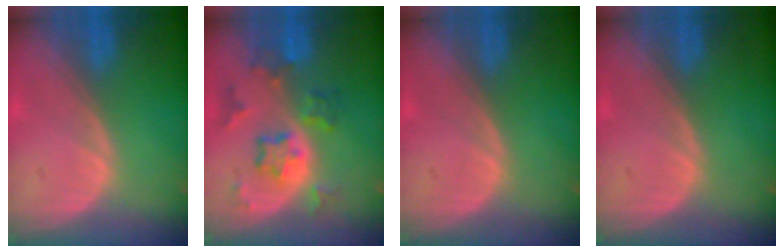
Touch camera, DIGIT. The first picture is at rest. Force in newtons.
{"total": 7.7, "press": 6.8, "slide": 3.7}
{"total": 0.0}
{"total": 0.0}